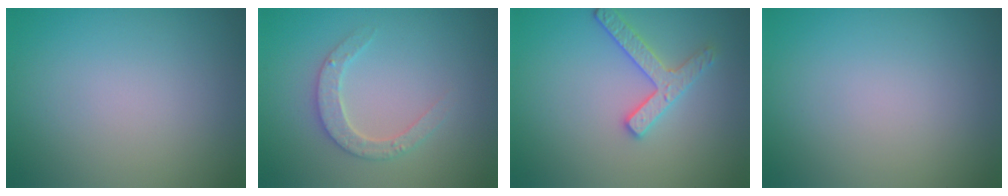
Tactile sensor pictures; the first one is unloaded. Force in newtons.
{"total": 2.7, "press": 2.6, "slide": 0.5}
{"total": 2.6, "press": 2.6, "slide": 0.4}
{"total": 0.0}